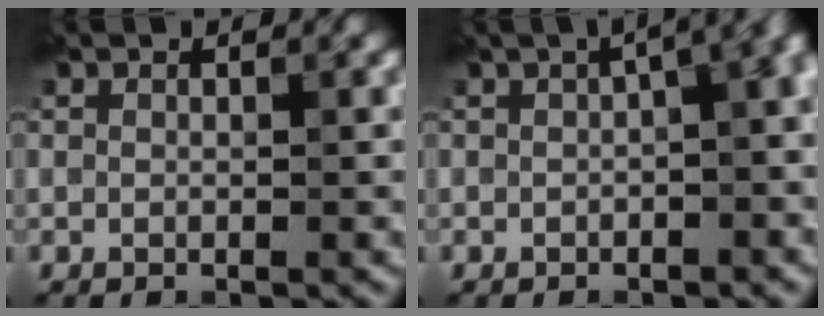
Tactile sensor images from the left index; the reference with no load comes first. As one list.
[{"total": 7.8, "force": [1.1, 3.5, 6.9], "torque": [-0.030, 0.031, -0.003]}]